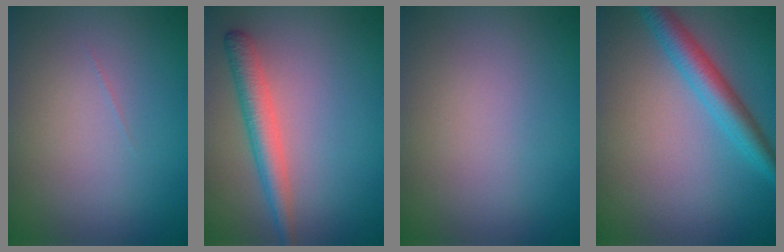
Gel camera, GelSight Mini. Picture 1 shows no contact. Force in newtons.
{"total": 3.1, "press": 3.1, "slide": 0.2}
{"total": 0.0}
{"total": 3.7, "press": 3.7, "slide": 0.2}